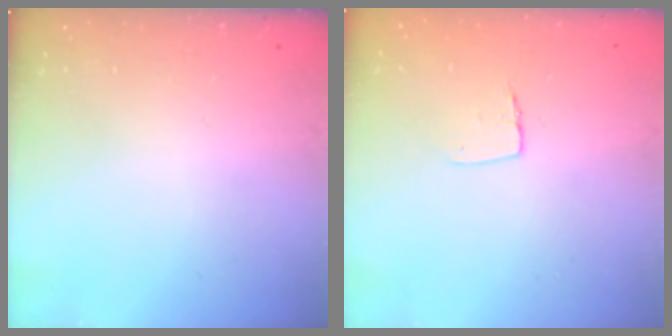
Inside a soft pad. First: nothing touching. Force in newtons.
{"total": 5.0, "press": 5.0, "slide": 0.3}